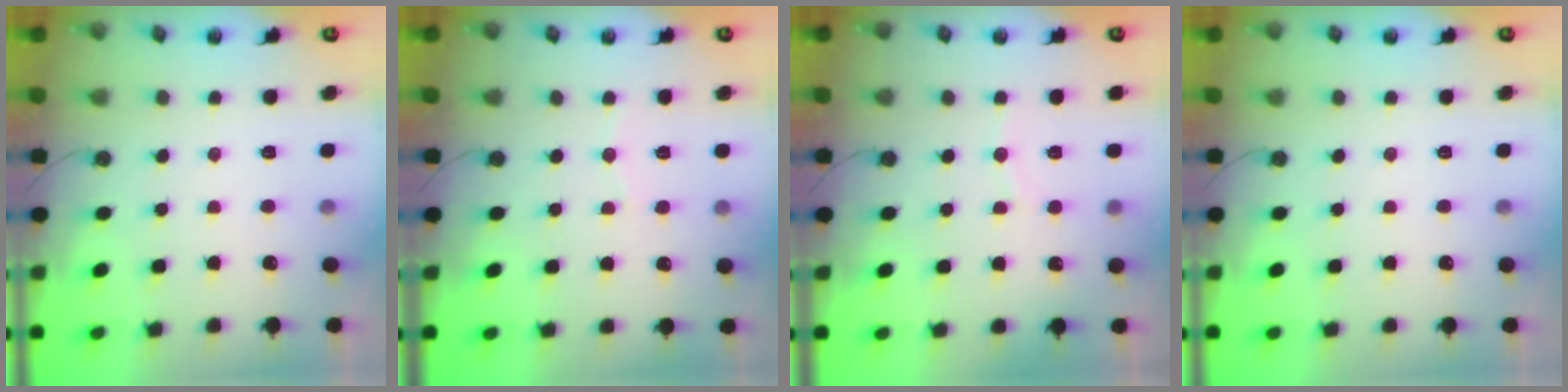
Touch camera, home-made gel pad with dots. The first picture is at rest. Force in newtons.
{"total": 3.1, "press": 3.1, "slide": 0.2}
{"total": 4.3, "press": 4.2, "slide": 1.0}
{"total": 0.0}